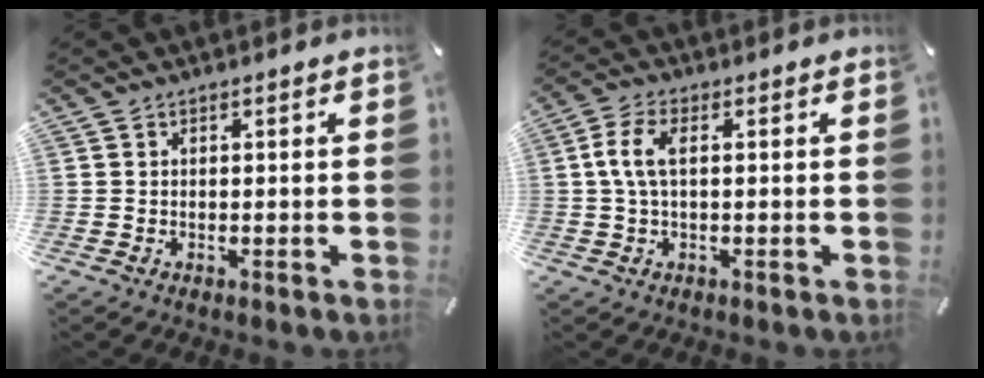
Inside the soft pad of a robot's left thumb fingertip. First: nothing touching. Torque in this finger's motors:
{"motor_torque": [-0.01, 0.22, 0.51, 0.39, 0.08]}